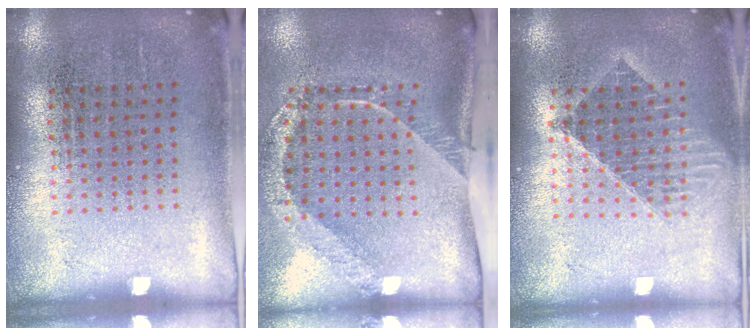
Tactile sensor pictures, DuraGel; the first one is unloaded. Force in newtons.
{"total": 2.5, "press": 1.6, "slide": 1.8}
{"total": 1.5, "press": 1.3, "slide": 0.8}